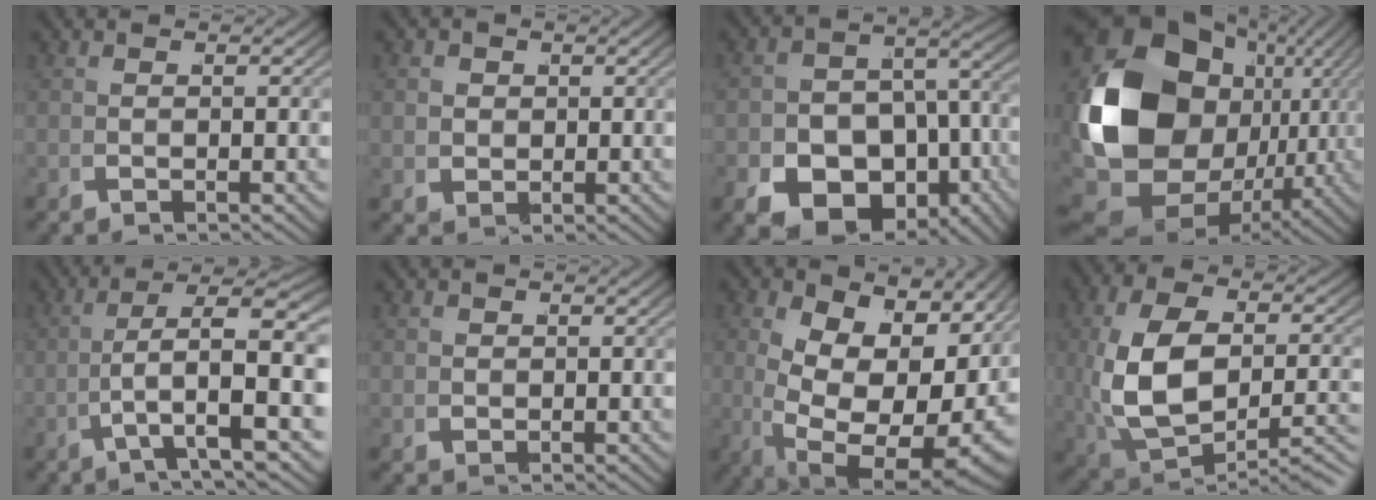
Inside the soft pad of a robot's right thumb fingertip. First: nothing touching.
{"total": 3.0, "force": [0.8, 2.7, 1.2], "torque": [-0.033, -0.008, 0.020]}
{"total": 12.2, "force": [-5.8, 8.6, 6.3], "torque": [-0.113, -0.047, -0.075]}
{"total": 22.6, "force": [0.6, 15.4, 16.6], "torque": [-0.356, -0.048, 0.036]}
{"total": 8.3, "force": [0.5, 3.7, 7.5], "torque": [-0.126, -0.026, 0.025]}
{"total": 1.1, "force": [0.4, 1.0, 0.2], "torque": [-0.008, -0.004, 0.009]}
{"total": 14.4, "force": [-0.2, 8.6, 11.6], "torque": [-0.240, -0.063, 0.036]}
{"total": 10.4, "force": [-2.3, 6.4, 8.0], "torque": [-0.180, -0.019, -0.014]}